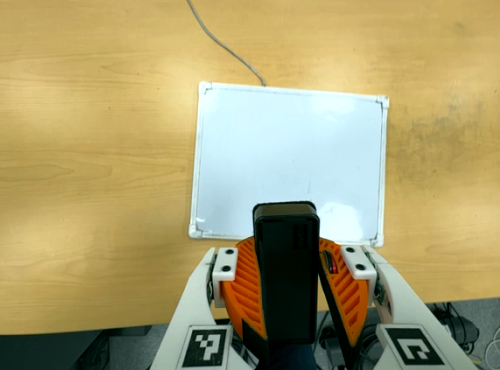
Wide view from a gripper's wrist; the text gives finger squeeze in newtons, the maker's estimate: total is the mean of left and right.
{"total": 9.0, "left": 9.2, "right": 8.8}